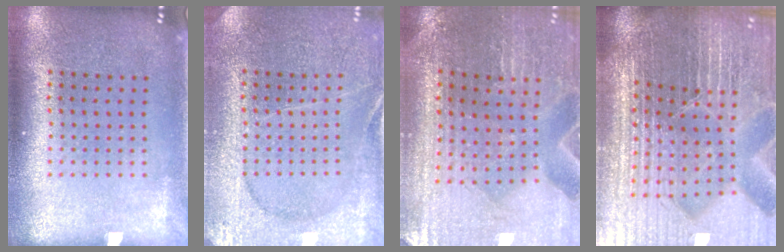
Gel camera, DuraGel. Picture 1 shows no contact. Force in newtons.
{"total": 3.0, "press": 2.9, "slide": 0.4}
{"total": 1.2, "press": 1.2, "slide": 0.0}
{"total": 7.0, "press": 6.1, "slide": 3.4}